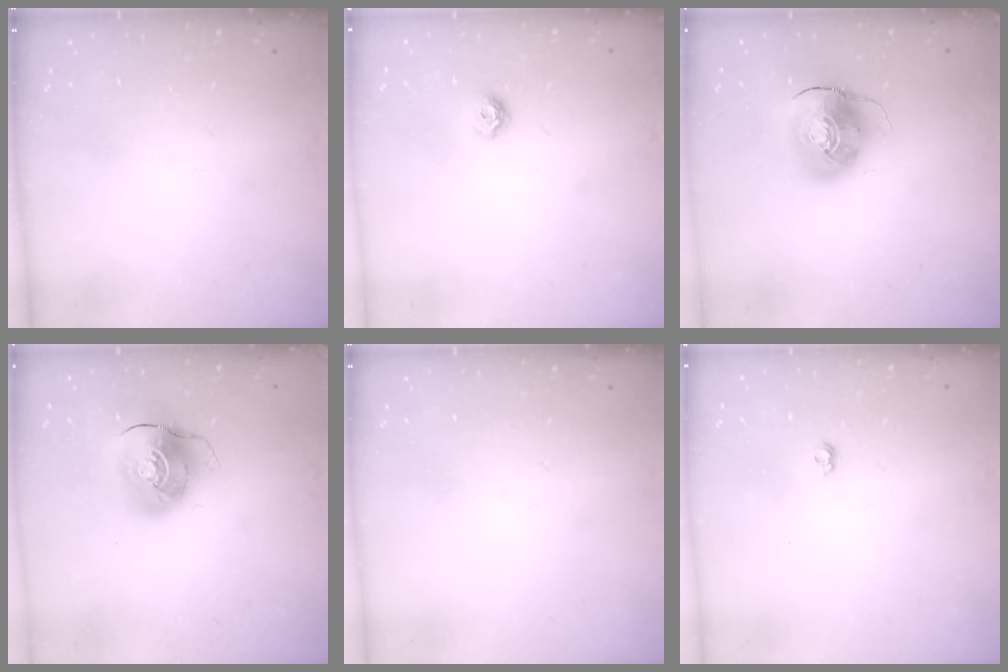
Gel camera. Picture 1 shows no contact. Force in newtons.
{"total": 6.1, "press": 6.1, "slide": 0.8}
{"total": 9.7, "press": 9.6, "slide": 1.4}
{"total": 10.2, "press": 10.1, "slide": 1.3}
{"total": 0.0}
{"total": 3.9, "press": 3.9, "slide": 0.5}